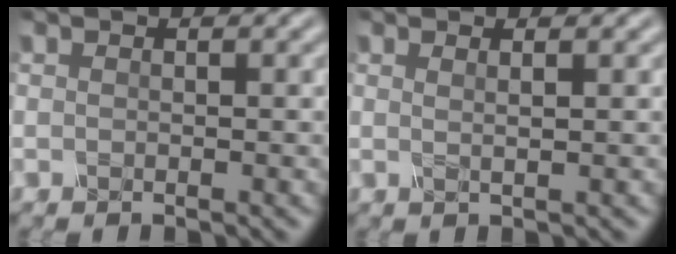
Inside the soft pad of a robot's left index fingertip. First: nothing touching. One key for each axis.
{"total": 1.8, "fx": 0.8, "fy": 0.7, "fz": 1.5, "tx": -0.010, "ty": 0.005, "tz": -0.003}